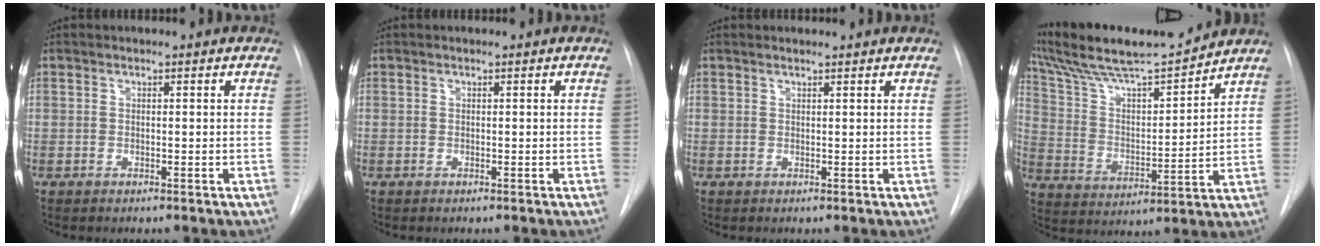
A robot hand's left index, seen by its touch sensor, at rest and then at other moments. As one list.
[{"total": 0.0}, {"total": 1.6, "force": [1.6, 0.1, 0.4], "torque": [-0.011, 0.013, 0.023]}, {"total": 16.0, "force": [14.7, 1.2, 6.3], "torque": [-0.121, 0.001, 0.257]}]